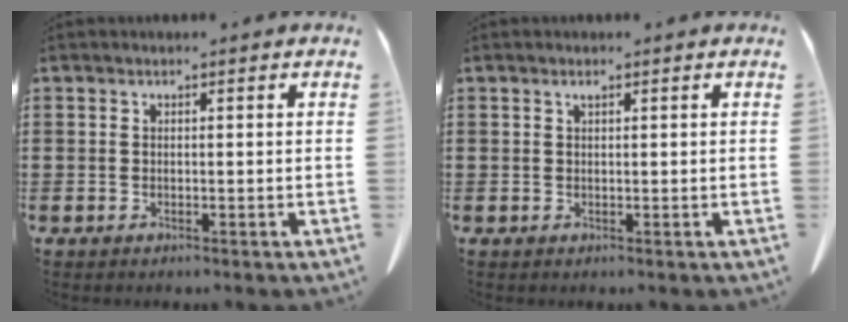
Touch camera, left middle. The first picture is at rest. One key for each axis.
{"total": 0.7, "fx": 0.4, "fy": 0.1, "fz": 0.6, "tx": -0.013, "ty": 0.000, "tz": 0.008}